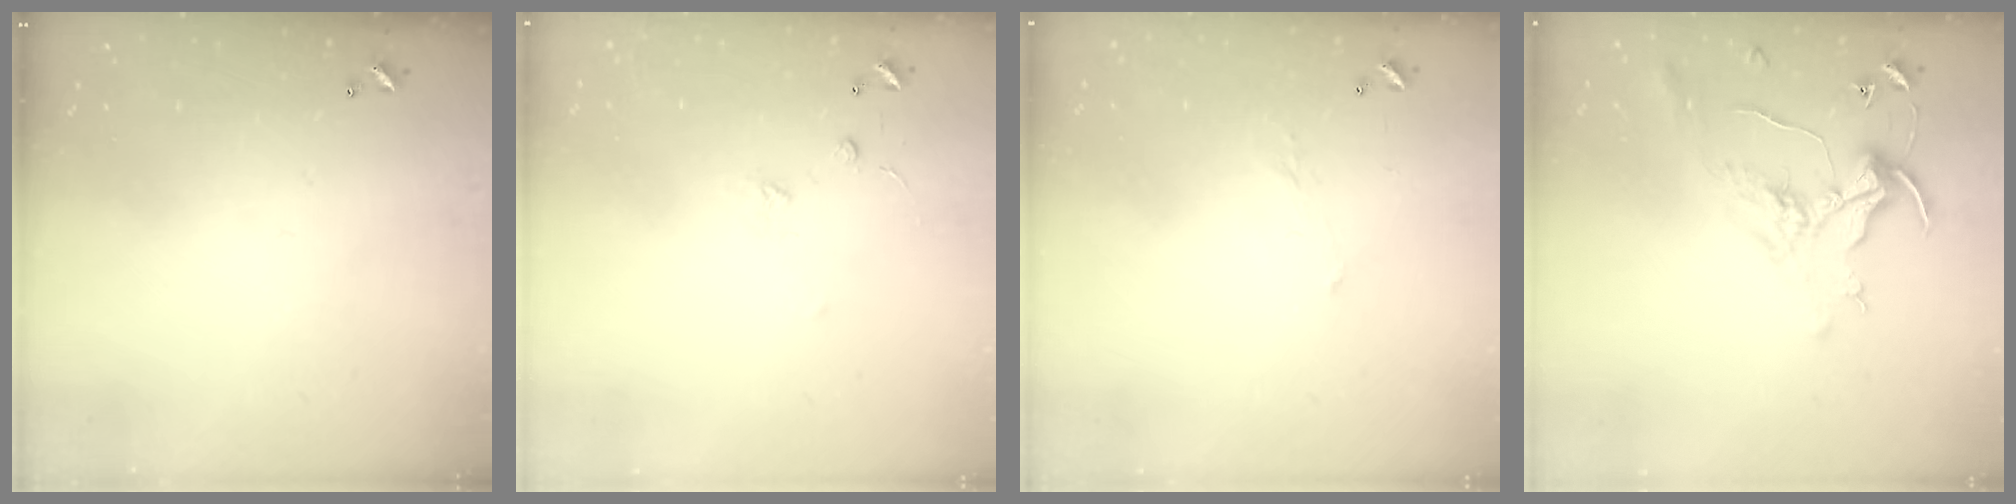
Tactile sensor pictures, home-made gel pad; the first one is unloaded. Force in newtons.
{"total": 2.5, "press": 2.3, "slide": 1.0}
{"total": 5.4, "press": 5.4, "slide": 0.8}
{"total": 0.8, "press": 0.0, "slide": 0.8}